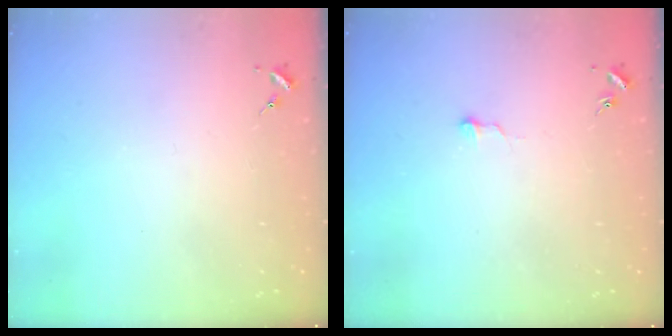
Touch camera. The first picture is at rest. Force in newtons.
{"total": 3.5, "press": 3.5, "slide": 0.3}